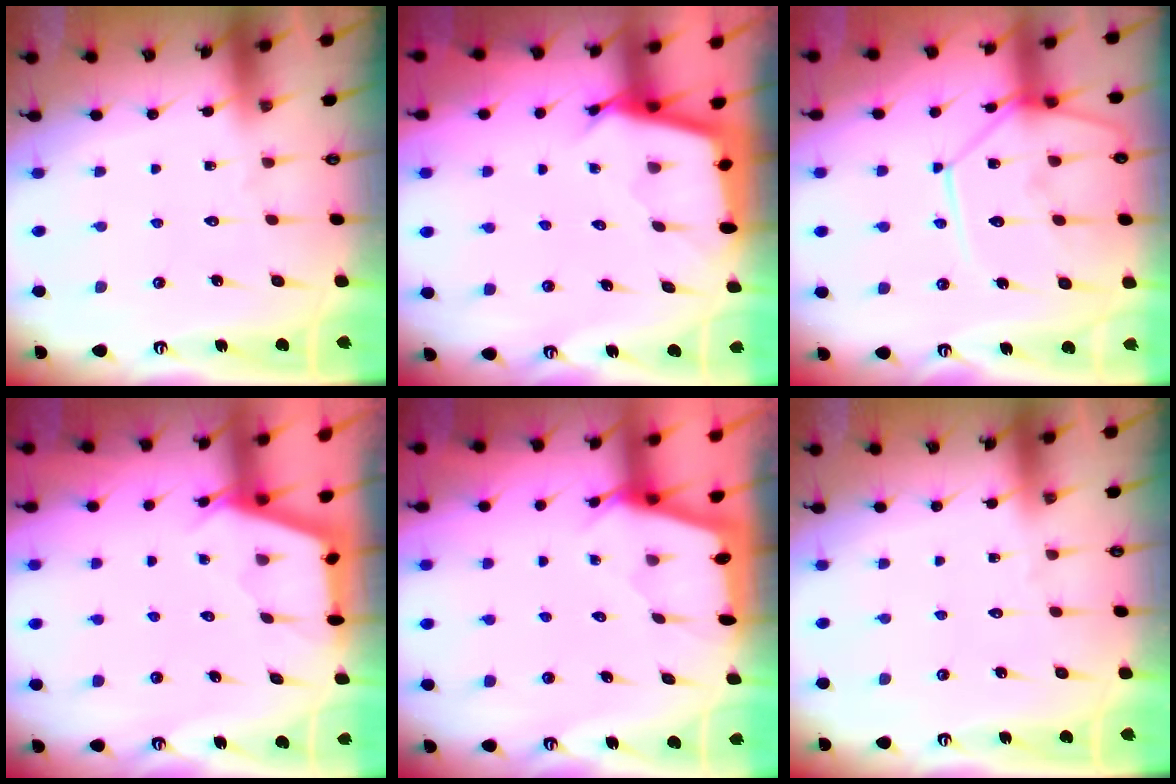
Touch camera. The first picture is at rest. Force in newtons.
{"total": 2.8, "press": 2.8, "slide": 0.3}
{"total": 13.9, "press": 13.8, "slide": 1.5}
{"total": 2.8, "press": 2.7, "slide": 0.3}
{"total": 2.3, "press": 2.3, "slide": 0.3}
{"total": 0.0}